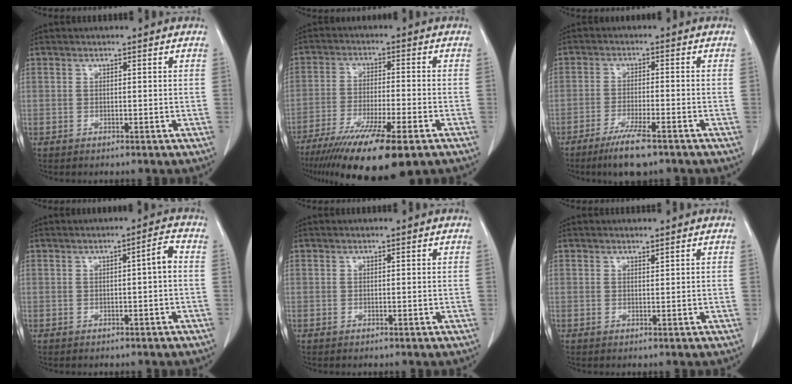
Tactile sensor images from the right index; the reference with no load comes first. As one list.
[{"total": 15.5, "force": [-10.5, 1.6, 11.4], "torque": [-0.182, -0.042, -0.170]}, {"total": 6.7, "force": [-4.7, 0.7, 4.7], "torque": [-0.084, -0.014, -0.076]}, {"total": 2.3, "force": [0.0, 0.1, 2.3], "torque": [-0.034, 0.006, 0.000]}, {"total": 0.0}, {"total": 0.6, "force": [0.5, -0.1, 0.1], "torque": [-0.009, -0.006, 0.011]}]